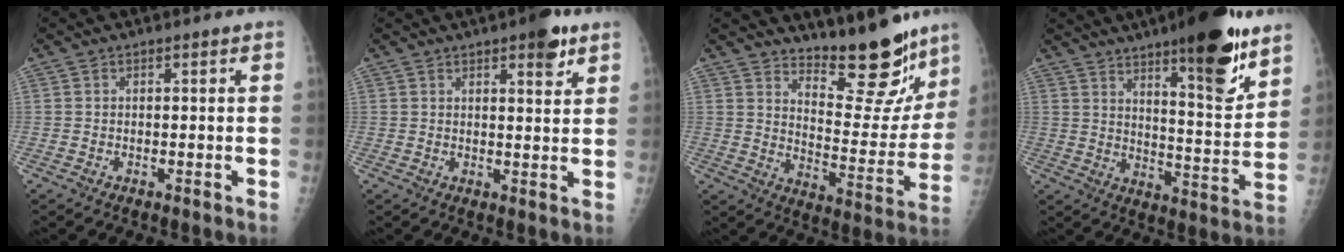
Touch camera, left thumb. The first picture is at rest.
{"total": 5.5, "force": [3.3, 1.8, 4.0], "torque": [-0.041, -0.015, 0.040]}
{"total": 16.6, "force": [13.9, 5.0, 7.7], "torque": [-0.058, -0.123, 0.202]}
{"total": 18.6, "force": [11.8, 4.4, 13.7], "torque": [-0.167, -0.077, 0.178]}